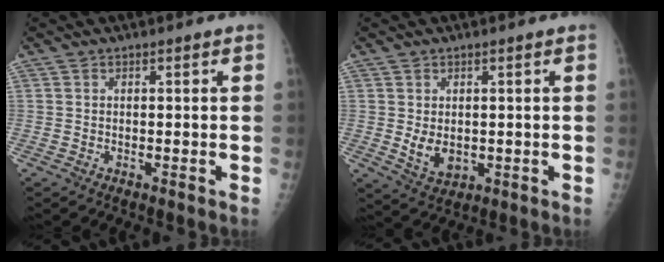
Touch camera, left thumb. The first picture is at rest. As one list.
[{"total": 4.9, "force": [-0.1, 3.5, 3.4], "torque": [-0.045, -0.012, 0.013]}]